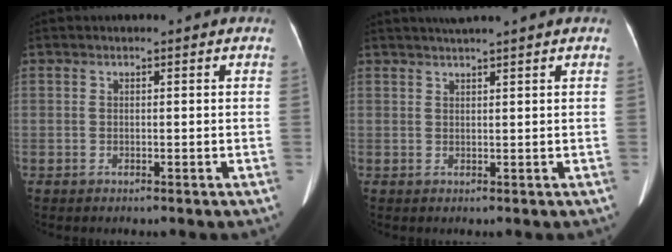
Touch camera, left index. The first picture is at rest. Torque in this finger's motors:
{"motor_torque": [-0.22, -1.19, 0.01, 0.03]}